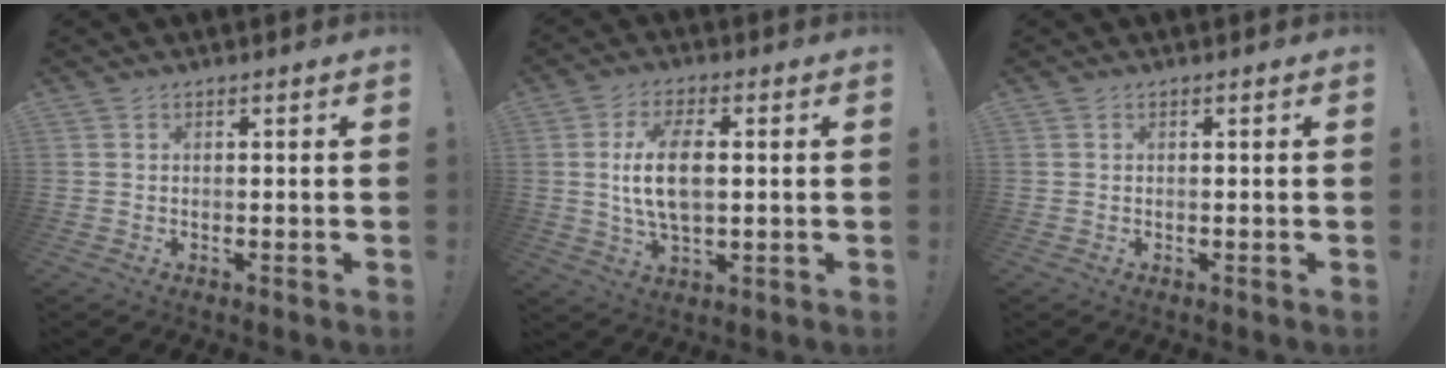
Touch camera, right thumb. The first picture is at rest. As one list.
[{"total": 11.2, "force": [1.1, 5.2, 9.8], "torque": [-0.174, -0.009, 0.015]}, {"total": 0.0}]